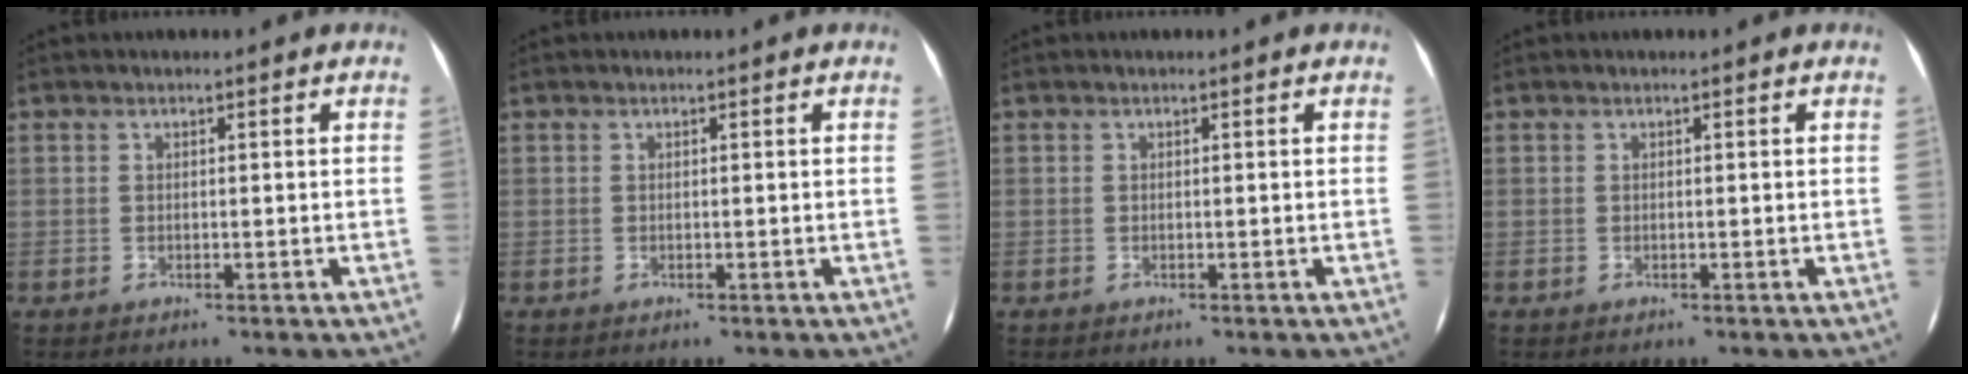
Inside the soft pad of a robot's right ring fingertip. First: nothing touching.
{"total": 0.0}
{"total": 0.0}
{"total": 0.0}